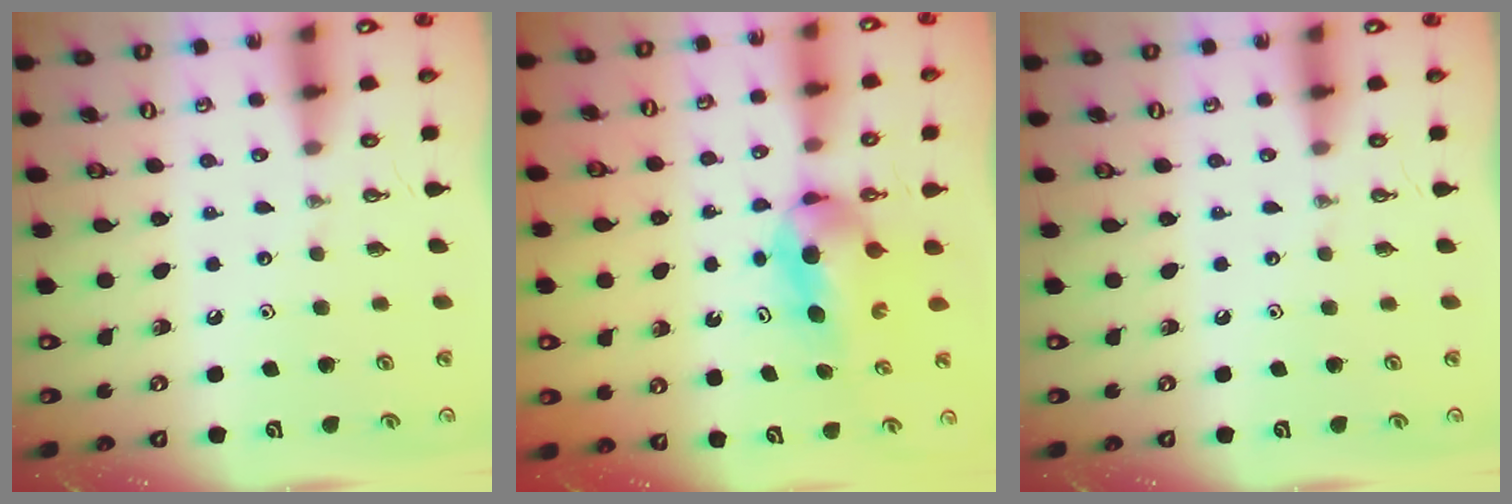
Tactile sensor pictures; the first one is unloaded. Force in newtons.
{"total": 6.6, "press": 6.2, "slide": 2.2}
{"total": 0.0}